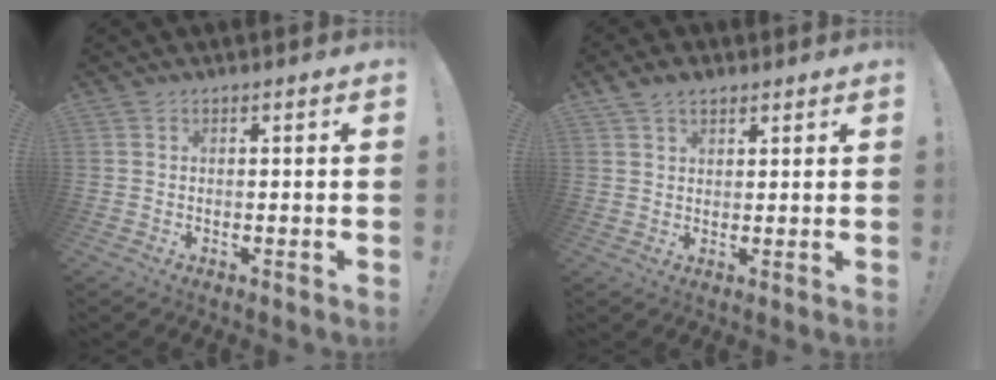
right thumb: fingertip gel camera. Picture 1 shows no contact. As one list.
[{"total": 4.5, "force": [3.0, 2.8, 1.8], "torque": [-0.029, -0.009, 0.056]}]